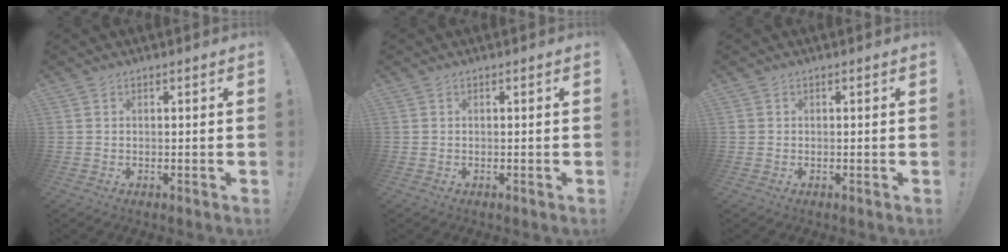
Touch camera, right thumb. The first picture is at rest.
{"total": 0.0}
{"total": 0.7, "force": [0.1, 0.7, 0.2], "torque": [-0.004, 0.002, 0.003]}